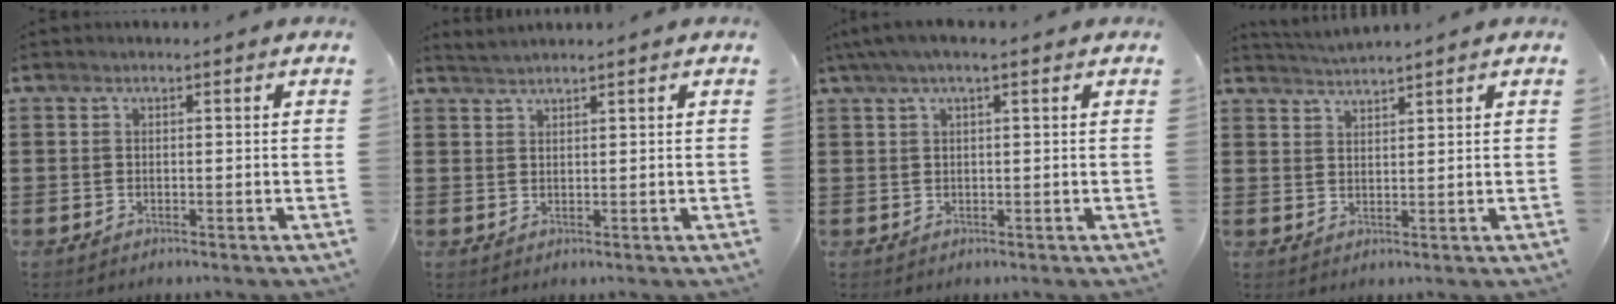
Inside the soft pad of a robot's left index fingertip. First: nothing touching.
{"total": 1.4, "force": [1.4, -0.2, 0.3], "torque": [-0.008, 0.000, 0.028]}
{"total": 2.6, "force": [1.2, 0.3, 2.3], "torque": [-0.044, 0.002, 0.020]}
{"total": 2.2, "force": [2.1, -0.4, -0.1], "torque": [-0.004, -0.006, 0.041]}